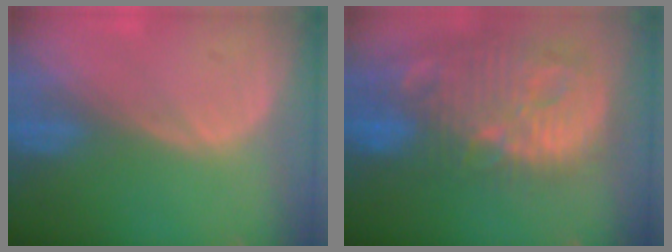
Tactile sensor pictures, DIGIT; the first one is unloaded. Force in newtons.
{"total": 14.5, "press": 12.7, "slide": 7.1}